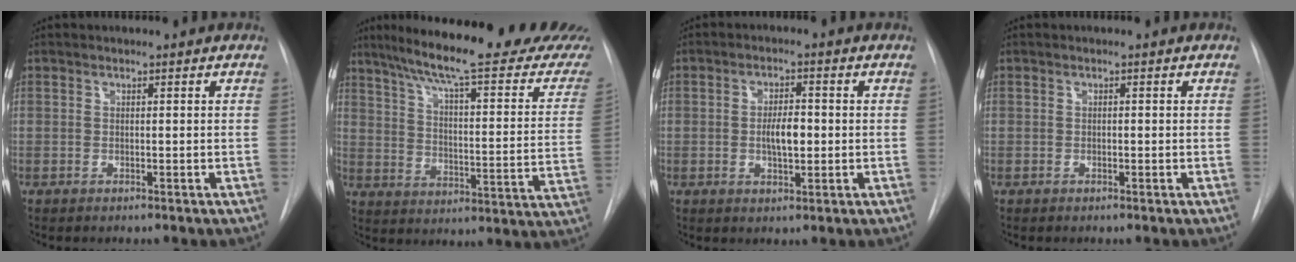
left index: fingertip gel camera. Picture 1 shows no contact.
{"total": 26.9, "force": [22.5, 2.3, 14.5], "torque": [-0.212, -0.055, 0.282]}
{"total": 4.5, "force": [-1.3, 1.7, 4.0], "torque": [-0.066, -0.004, -0.019]}
{"total": 1.1, "force": [-1.1, 0.1, 0.0], "torque": [0.004, -0.004, -0.019]}